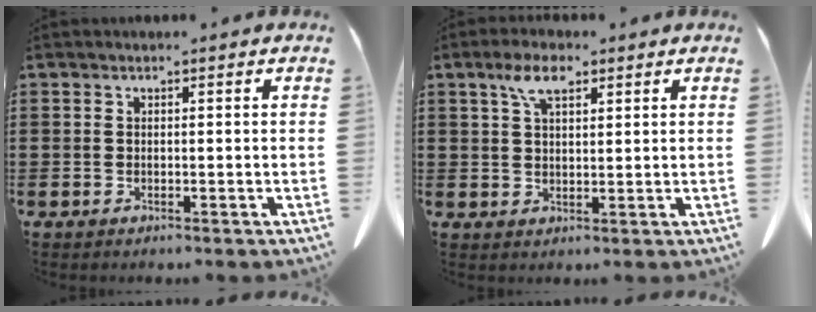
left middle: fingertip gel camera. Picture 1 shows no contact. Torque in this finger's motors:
{"motor_torque": [1.01, 0.68, 0.19, 0.01]}